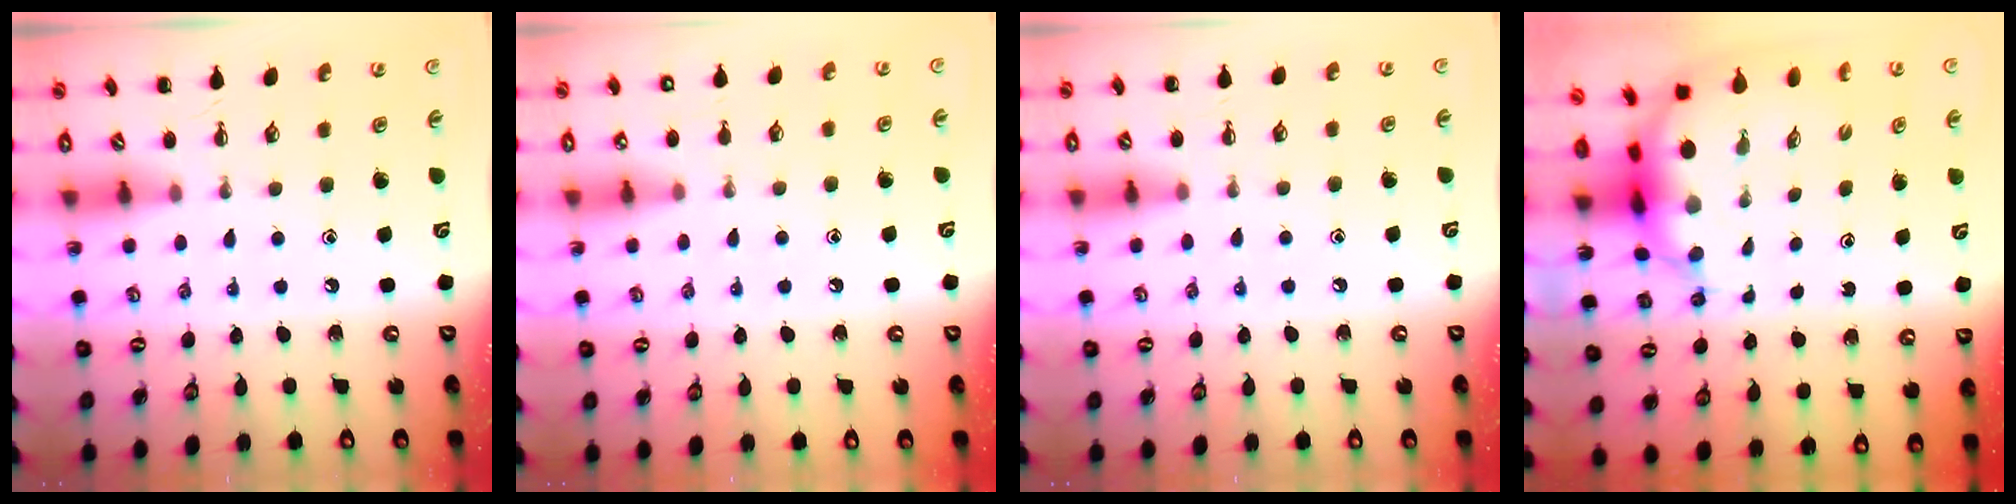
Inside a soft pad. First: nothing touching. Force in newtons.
{"total": 6.2, "press": 5.9, "slide": 1.9}
{"total": 6.3, "press": 5.9, "slide": 2.4}
{"total": 7.3, "press": 7.0, "slide": 1.9}